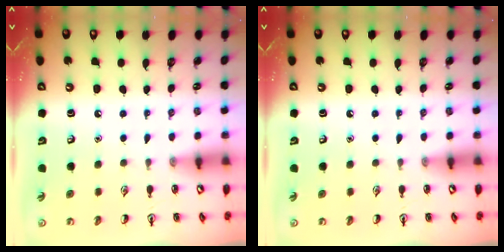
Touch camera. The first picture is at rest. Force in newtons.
{"total": 0.0}